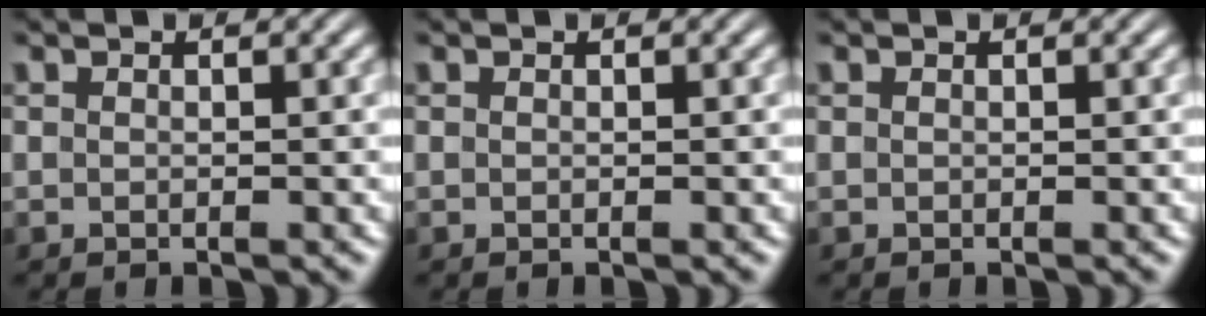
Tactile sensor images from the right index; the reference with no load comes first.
{"total": 0.0}
{"total": 0.0}